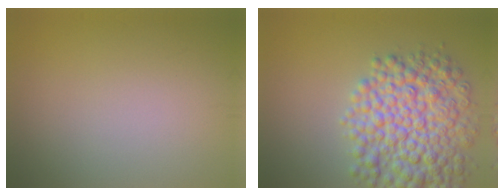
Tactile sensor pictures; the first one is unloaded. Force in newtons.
{"total": 9.1, "press": 9.1, "slide": 0.2}